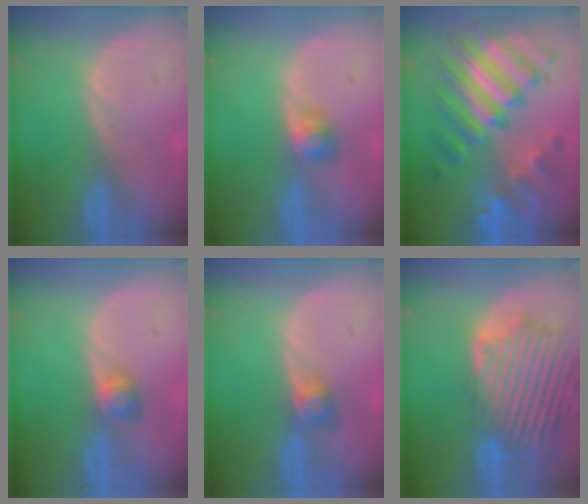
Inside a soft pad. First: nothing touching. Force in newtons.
{"total": 2.9, "press": 2.6, "slide": 1.1}
{"total": 11.8, "press": 11.8, "slide": 1.2}
{"total": 2.8, "press": 2.5, "slide": 1.1}
{"total": 3.0, "press": 2.7, "slide": 1.4}
{"total": 13.7, "press": 11.8, "slide": 6.9}